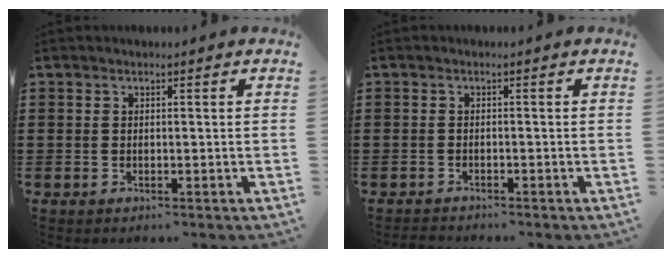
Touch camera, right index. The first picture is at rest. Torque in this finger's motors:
{"motor_torque": [-1.01, 1.12, -1.05, -0.21]}